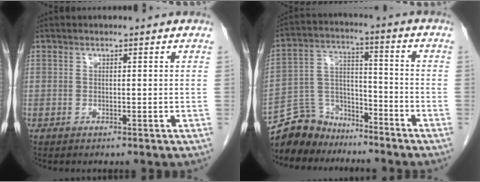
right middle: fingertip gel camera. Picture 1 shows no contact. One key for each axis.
{"total": 10.2, "fx": -9.1, "fy": 4.6, "fz": 0.6, "tx": -0.021, "ty": 0.036, "tz": -0.168}